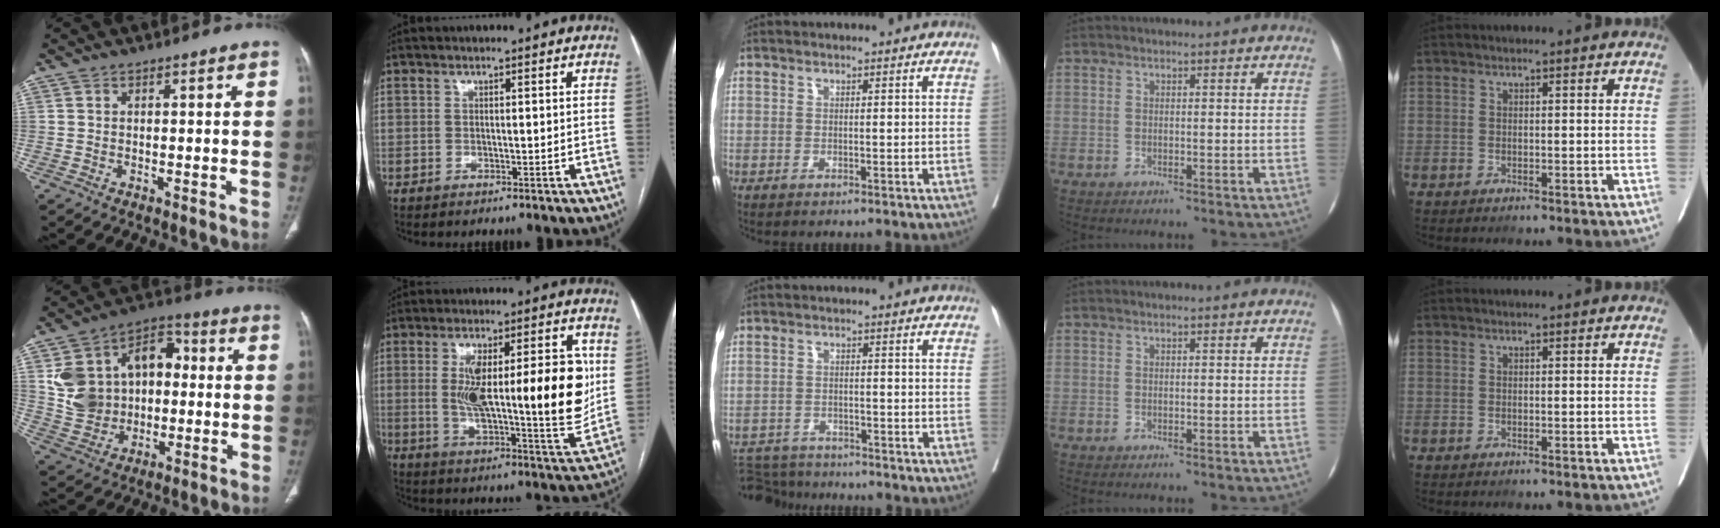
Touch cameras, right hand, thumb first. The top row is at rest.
{"thumb": {"total": 16.7, "force": [1.5, 13.1, 10.3], "torque": [-0.138, 0.038, 0.030]}, "index": {"total": 22.3, "force": [2.6, 4.7, 21.6], "torque": [-0.316, 0.002, 0.044]}, "middle": {"total": 6.8, "force": [-6.6, 1.4, 0.3], "torque": [-0.003, -0.003, -0.109]}}